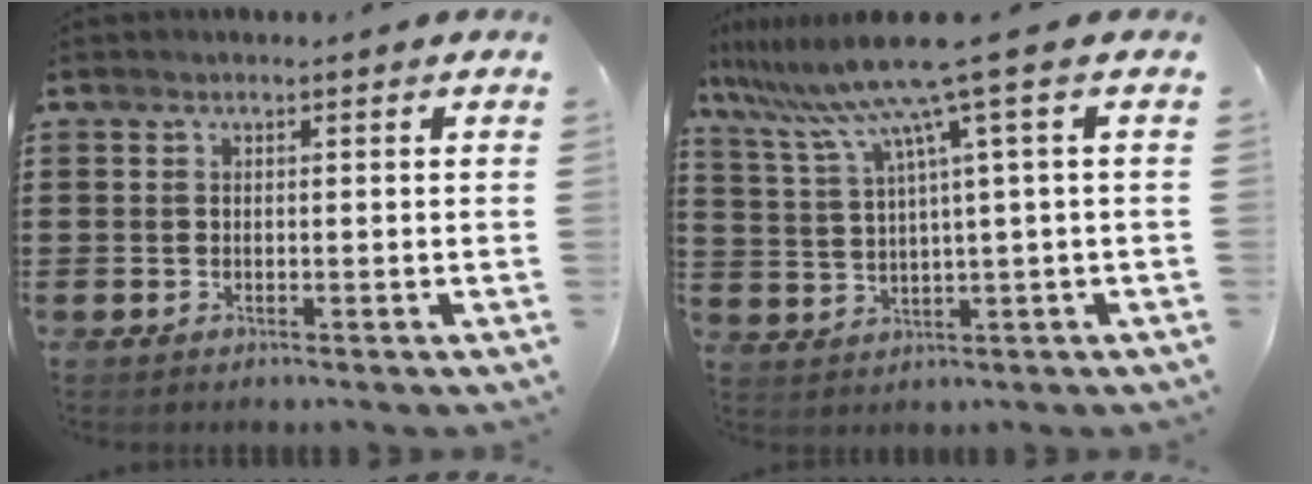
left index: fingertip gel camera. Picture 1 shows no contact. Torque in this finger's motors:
{"motor_torque": [0.44, 0.31, 0.34, 0.06]}